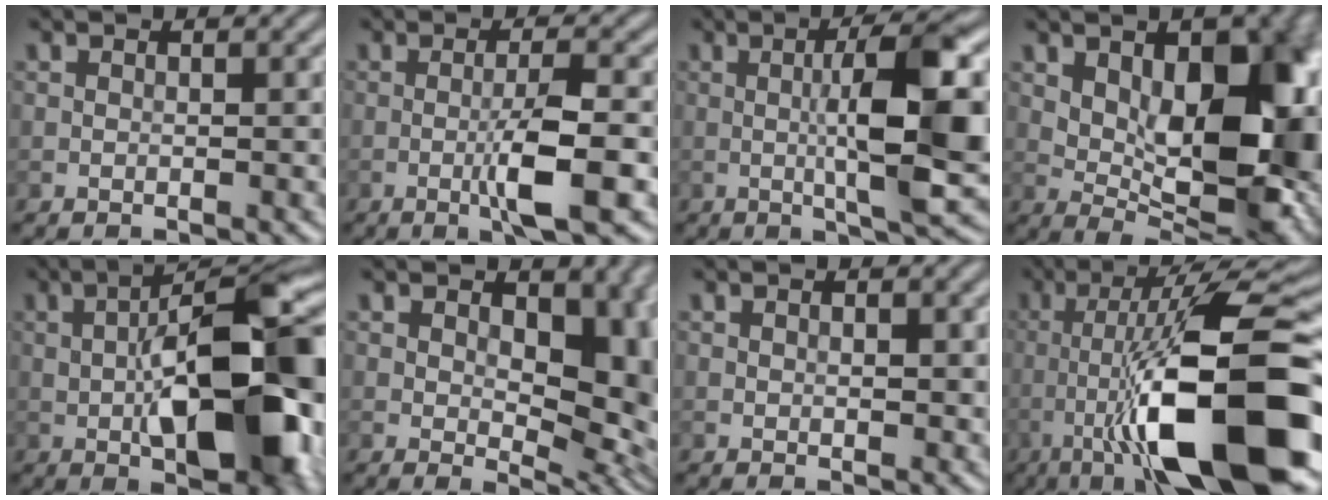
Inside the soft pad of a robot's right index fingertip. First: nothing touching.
{"total": 4.4, "force": [-1.1, 0.6, 4.2], "torque": [-0.073, 0.002, -0.021]}
{"total": 9.1, "force": [0.0, 1.8, 8.9], "torque": [-0.134, 0.003, 0.002]}
{"total": 14.7, "force": [1.3, 7.9, 12.2], "torque": [-0.146, -0.004, 0.031]}
{"total": 14.8, "force": [-1.2, 6.4, 13.3], "torque": [-0.172, 0.013, -0.027]}
{"total": 8.4, "force": [1.3, 5.0, 6.5], "torque": [-0.083, -0.013, 0.027]}
{"total": 0.9, "force": [0.3, 0.5, 0.7], "torque": [-0.009, -0.002, 0.005]}
{"total": 14.3, "force": [-4.5, 2.7, 13.3], "torque": [-0.202, 0.019, -0.064]}